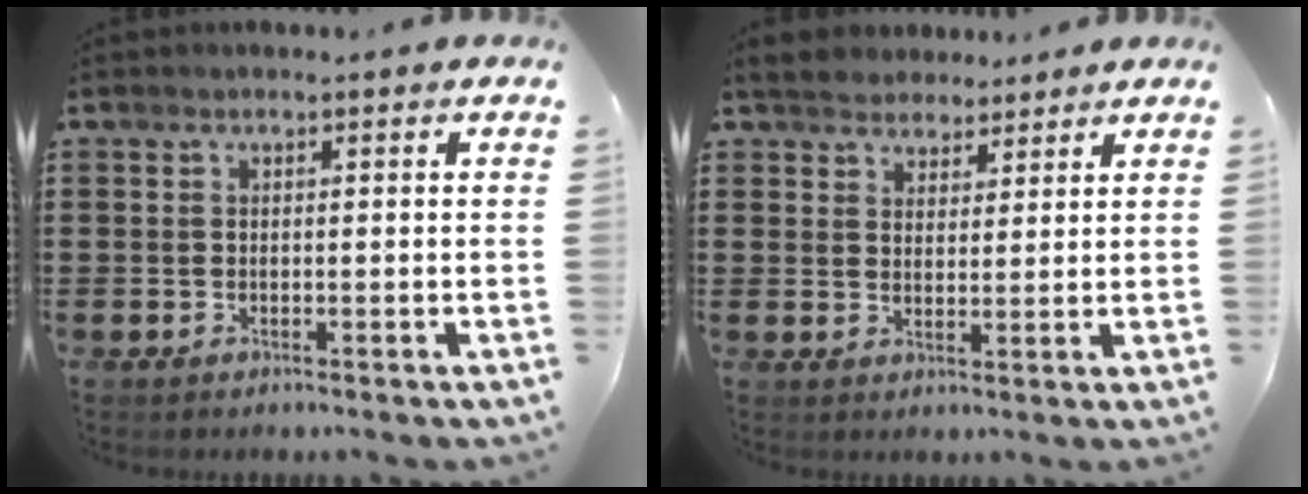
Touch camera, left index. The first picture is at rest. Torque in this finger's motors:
{"motor_torque": [2.09, -0.04, 0.12, 0.07]}